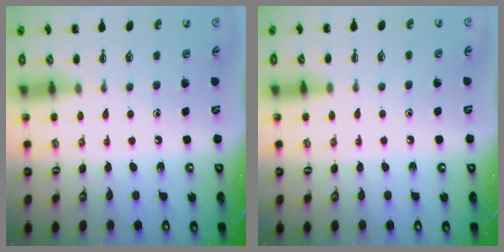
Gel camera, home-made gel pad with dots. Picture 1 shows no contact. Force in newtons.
{"total": 6.0, "press": 5.7, "slide": 2.0}